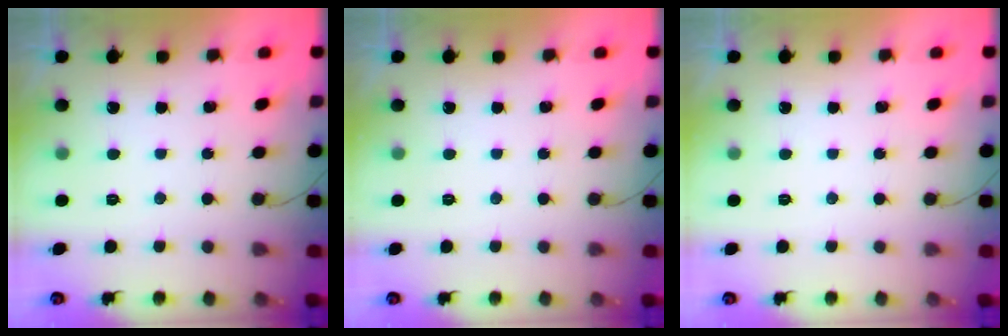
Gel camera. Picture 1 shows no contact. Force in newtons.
{"total": 0.0}
{"total": 0.0}